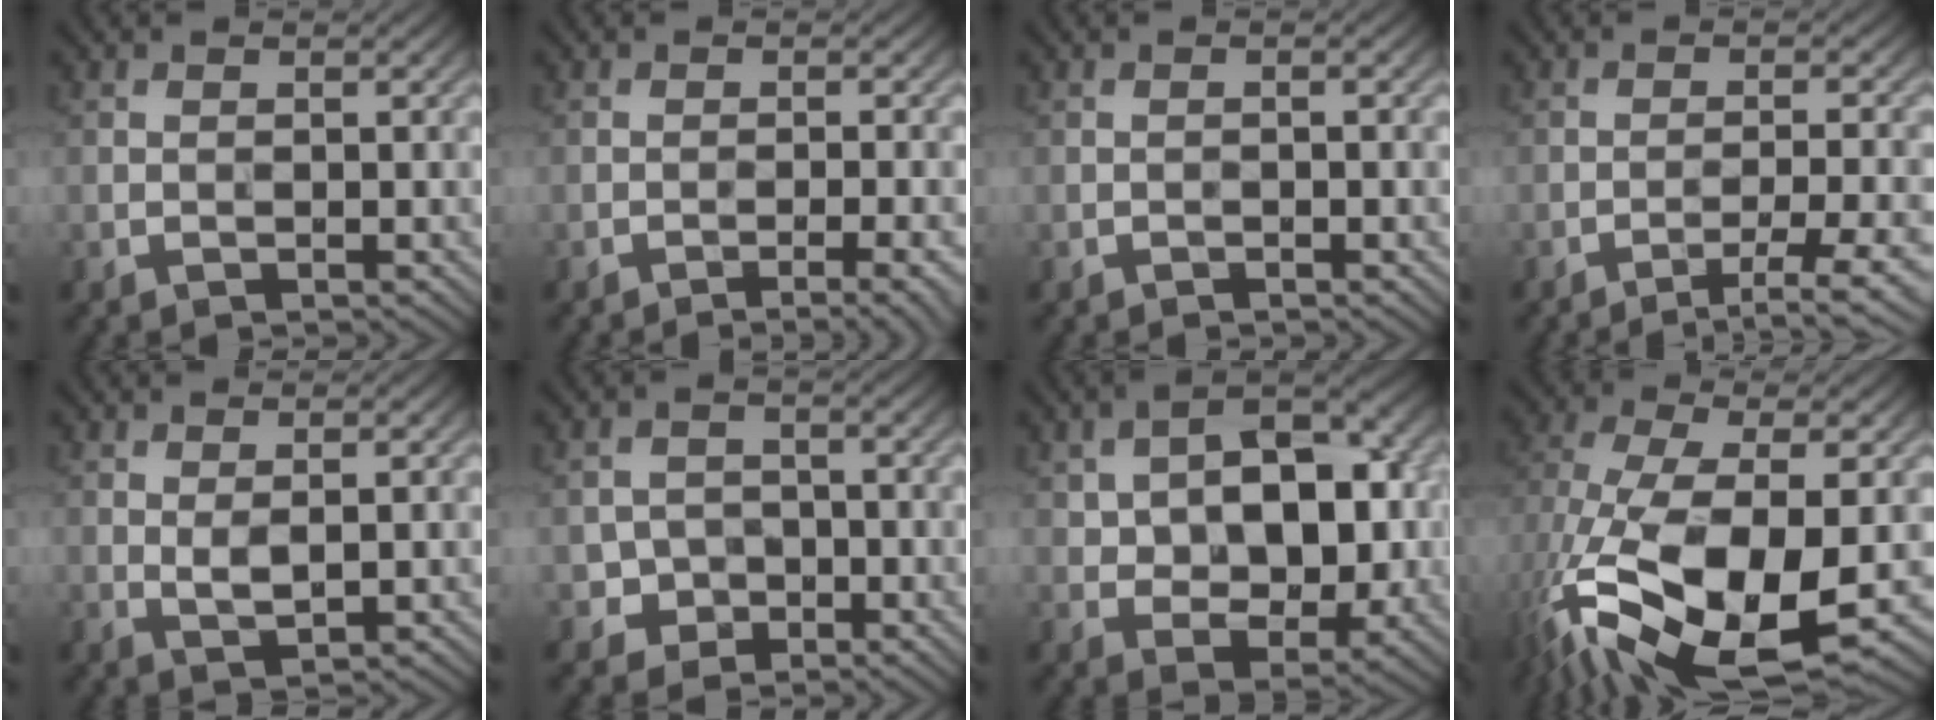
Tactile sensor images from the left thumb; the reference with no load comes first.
{"total": 3.3, "force": [-2.1, 0.2, 2.5], "torque": [-0.042, 0.011, -0.032]}
{"total": 0.6, "force": [-0.5, 0.0, 0.4], "torque": [-0.007, 0.006, -0.008]}
{"total": 4.4, "force": [-2.7, 0.4, 3.4], "torque": [-0.065, 0.011, -0.042]}
{"total": 1.9, "force": [0.4, 0.6, 1.7], "torque": [-0.040, 0.000, 0.012]}
{"total": 2.8, "force": [-1.3, 2.4, 0.7], "torque": [-0.008, 0.004, -0.026]}
{"total": 12.2, "force": [1.1, 7.6, 9.5], "torque": [-0.145, 0.016, 0.017]}
{"total": 15.4, "force": [-4.7, 6.9, 13.0], "torque": [-0.294, -0.021, -0.080]}